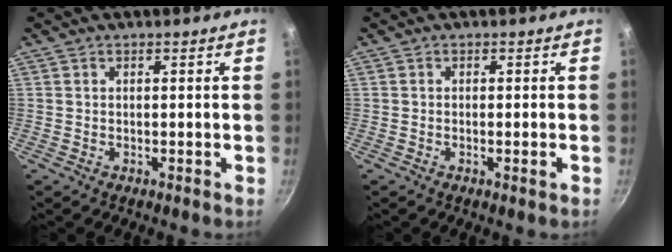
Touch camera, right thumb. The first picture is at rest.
{"total": 1.3, "force": [-0.5, 0.1, 1.2], "torque": [-0.024, 0.001, -0.009]}